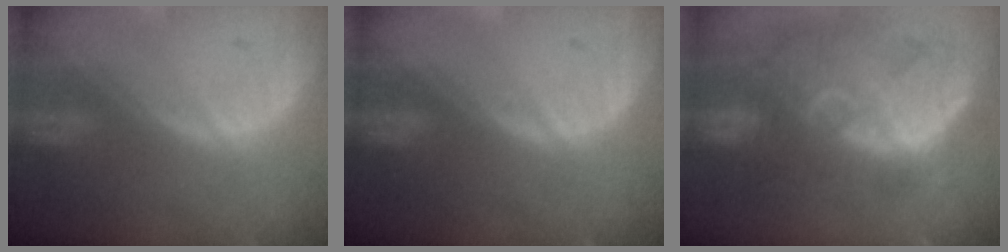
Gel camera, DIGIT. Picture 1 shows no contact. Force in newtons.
{"total": 0.0}
{"total": 13.2, "press": 11.4, "slide": 6.6}